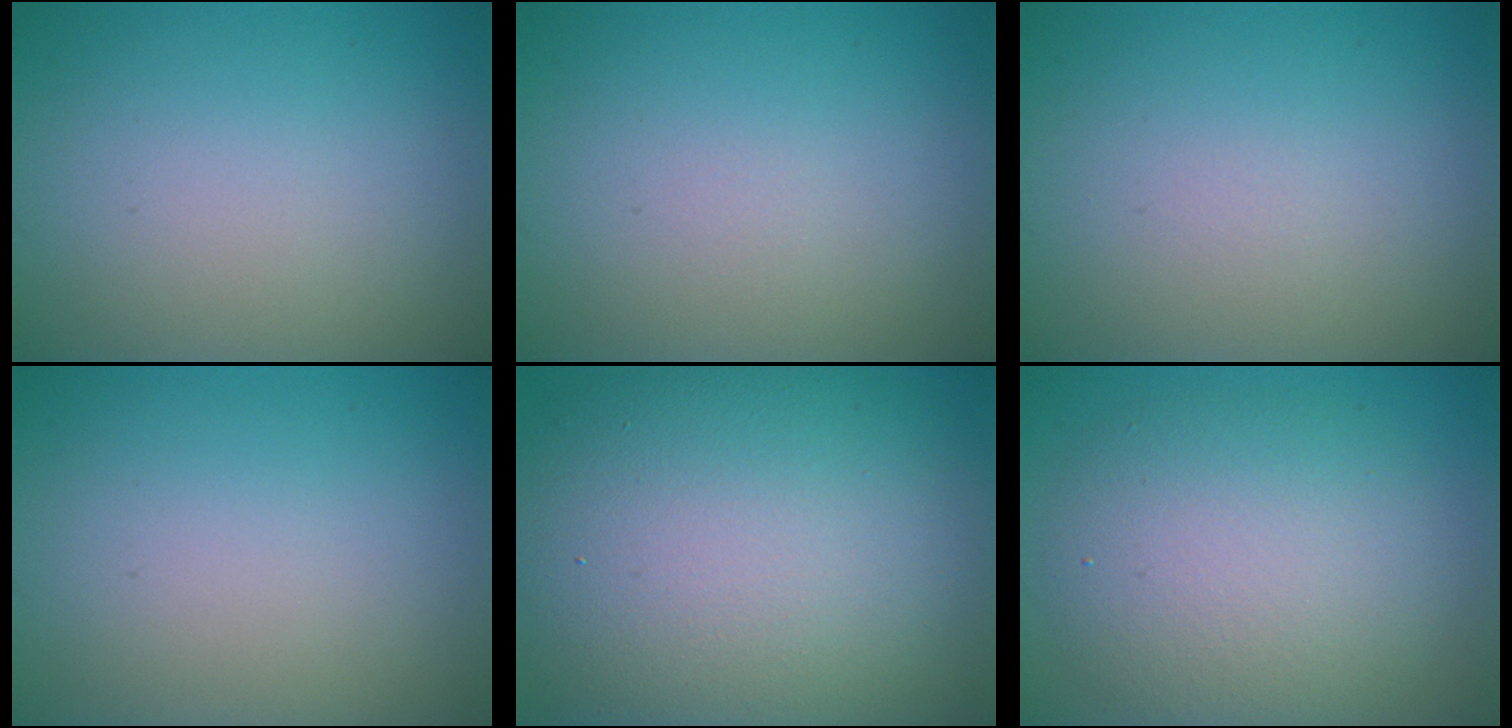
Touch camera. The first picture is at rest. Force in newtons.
{"total": 0.0}
{"total": 0.0}
{"total": 0.0}
{"total": 14.7, "press": 14.7, "slide": 0.8}
{"total": 6.8, "press": 6.7, "slide": 0.6}